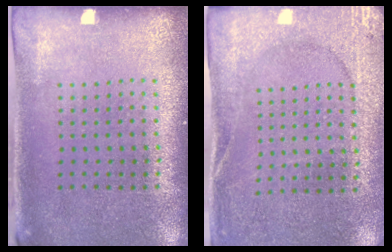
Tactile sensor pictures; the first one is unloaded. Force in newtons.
{"total": 2.6, "press": 2.5, "slide": 0.5}